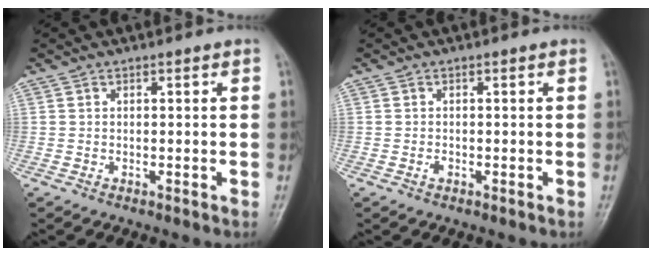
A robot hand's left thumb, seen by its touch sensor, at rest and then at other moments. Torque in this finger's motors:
{"motor_torque": [-0.03, 0.00, 0.25, 0.13, 0.00]}